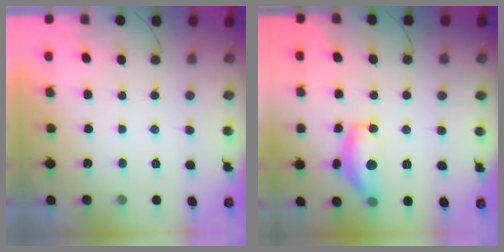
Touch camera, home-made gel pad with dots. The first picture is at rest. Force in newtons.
{"total": 14.0, "press": 13.9, "slide": 1.0}